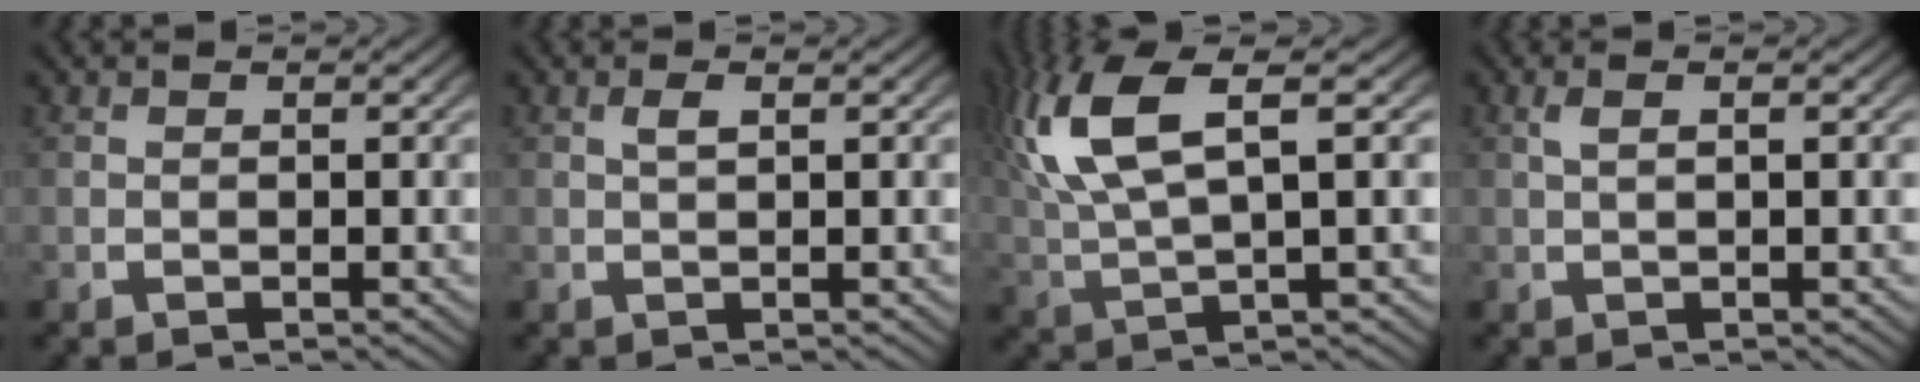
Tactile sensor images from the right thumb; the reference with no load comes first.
{"total": 0.9, "force": [0.4, 0.1, 0.8], "torque": [-0.019, 0.001, 0.013]}
{"total": 8.7, "force": [2.6, 4.2, 7.2], "torque": [-0.164, 0.001, 0.050]}
{"total": 1.4, "force": [0.5, 0.2, 1.3], "torque": [-0.031, 0.005, 0.011]}